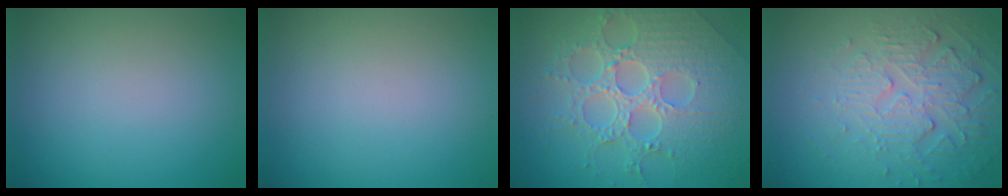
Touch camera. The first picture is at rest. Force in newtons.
{"total": 0.0}
{"total": 8.0, "press": 5.9, "slide": 5.4}
{"total": 6.0, "press": 3.6, "slide": 4.7}